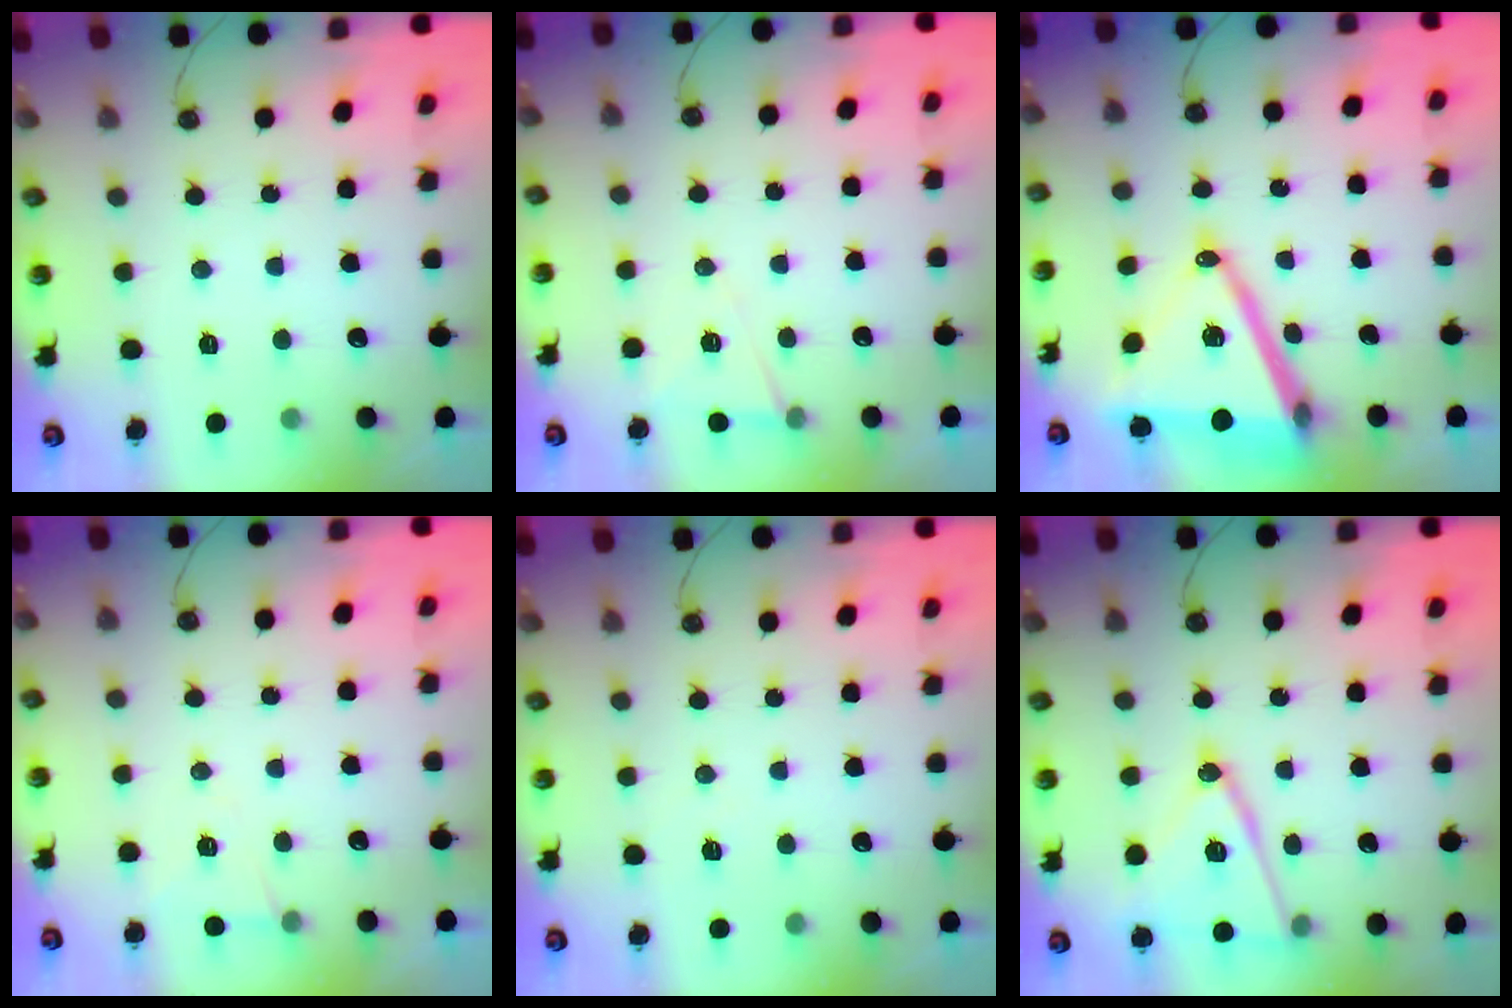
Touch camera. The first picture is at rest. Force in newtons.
{"total": 6.5, "press": 4.8, "slide": 4.4}
{"total": 18.9, "press": 18.5, "slide": 3.8}
{"total": 5.8, "press": 3.5, "slide": 4.5}
{"total": 6.0, "press": 4.5, "slide": 4.1}
{"total": 15.5, "press": 15.1, "slide": 3.7}